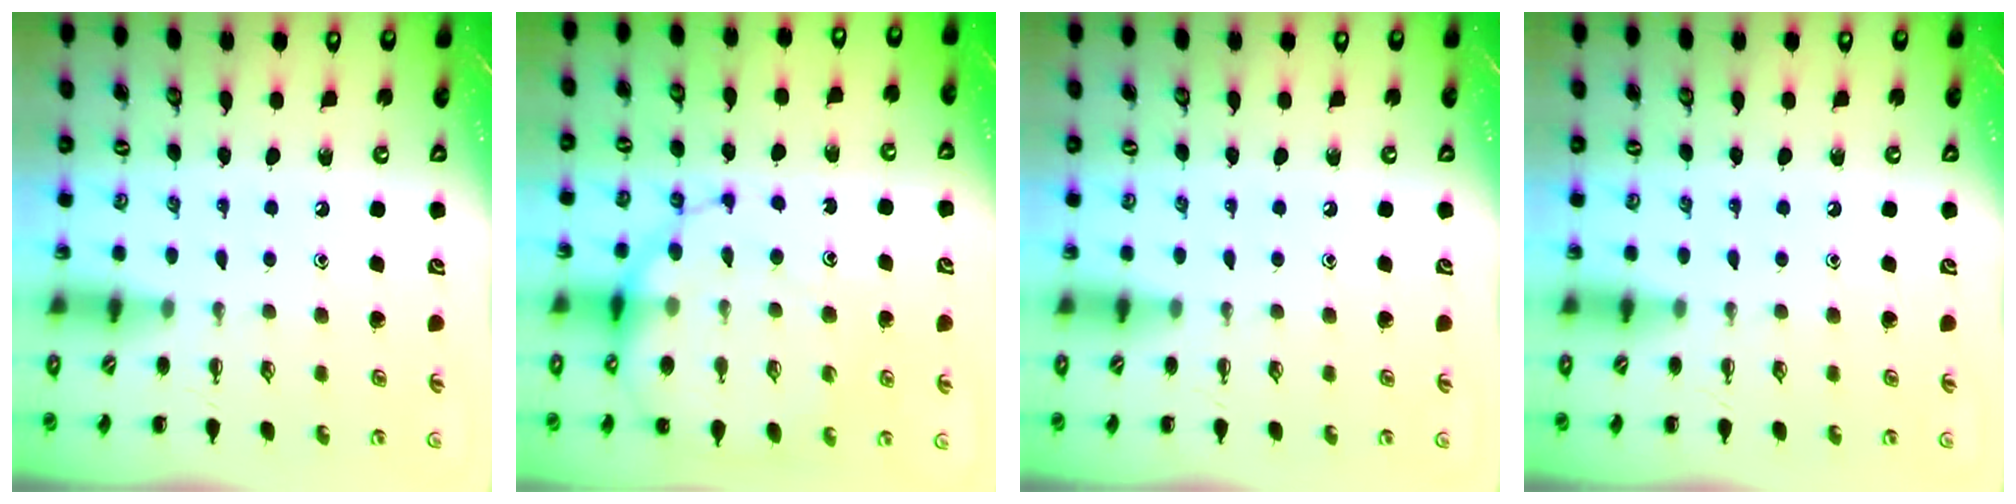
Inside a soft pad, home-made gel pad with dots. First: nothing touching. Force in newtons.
{"total": 19.1, "press": 18.8, "slide": 3.2}
{"total": 0.0}
{"total": 0.0}